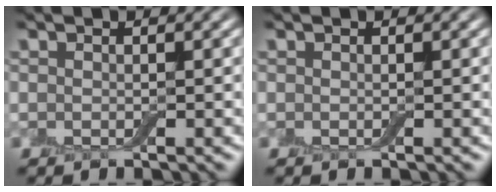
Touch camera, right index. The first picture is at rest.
{"total": 0.0}